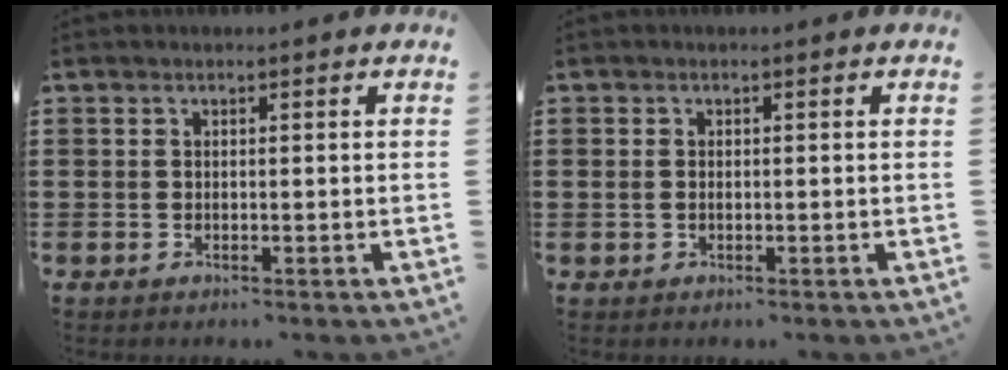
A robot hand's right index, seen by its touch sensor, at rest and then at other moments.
{"total": 0.9, "force": [-0.1, 0.6, 0.7], "torque": [-0.016, 0.004, -0.003]}